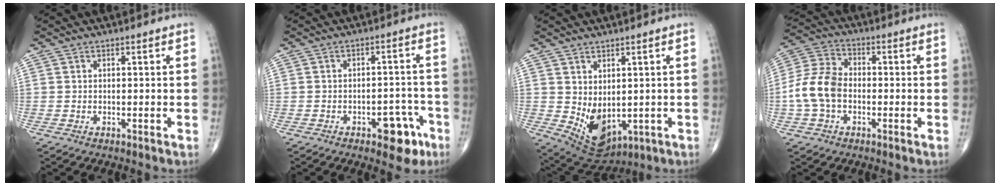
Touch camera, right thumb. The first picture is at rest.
{"total": 7.4, "force": [-3.9, 3.6, 5.1], "torque": [-0.039, 0.034, -0.046]}
{"total": 9.2, "force": [-0.2, 5.8, 7.1], "torque": [-0.101, -0.013, 0.028]}
{"total": 10.1, "force": [-1.9, 7.1, 7.0], "torque": [-0.140, 0.029, -0.046]}